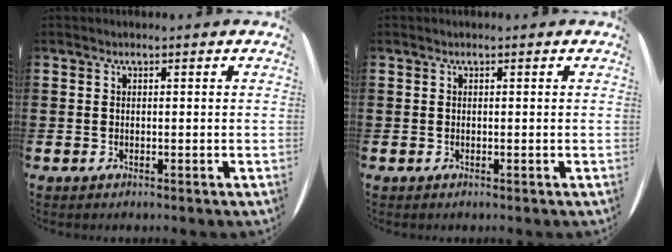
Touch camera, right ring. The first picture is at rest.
{"total": 0.0}